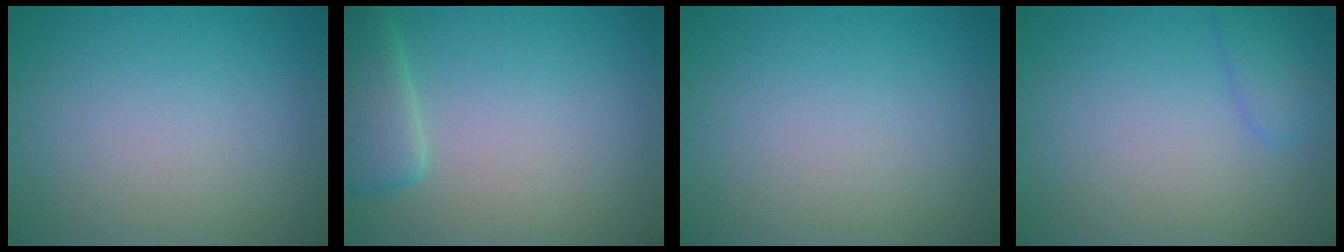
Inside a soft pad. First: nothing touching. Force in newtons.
{"total": 3.8, "press": 3.8, "slide": 0.3}
{"total": 0.0}
{"total": 2.0, "press": 2.0, "slide": 0.1}